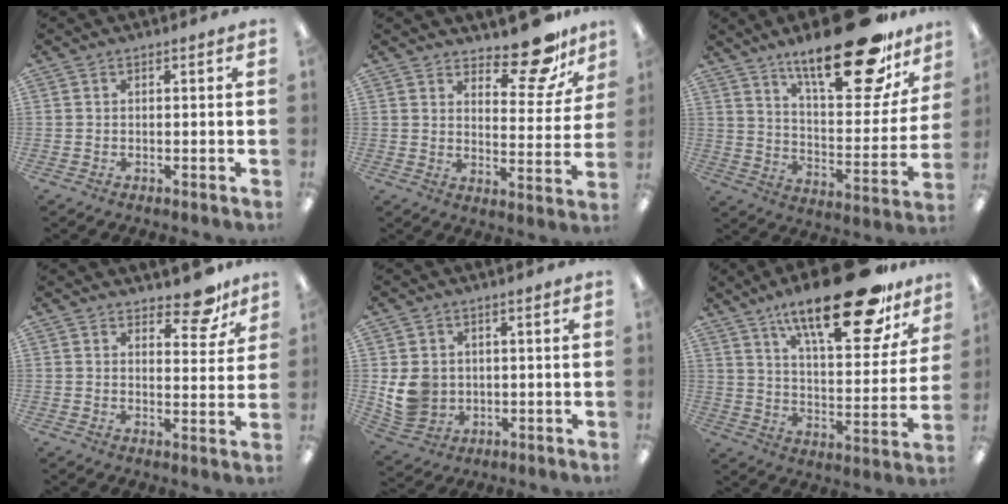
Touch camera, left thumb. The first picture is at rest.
{"total": 13.3, "force": [10.7, 4.5, 6.4], "torque": [-0.072, -0.081, 0.184]}
{"total": 26.0, "force": [18.2, 8.3, 16.5], "torque": [-0.238, -0.113, 0.295]}
{"total": 8.9, "force": [6.9, 3.5, 4.5], "torque": [-0.042, -0.046, 0.115]}
{"total": 7.9, "force": [0.7, 7.1, 3.3], "torque": [-0.075, 0.009, 0.018]}
{"total": 25.2, "force": [17.8, 7.5, 16.2], "torque": [-0.240, -0.112, 0.287]}